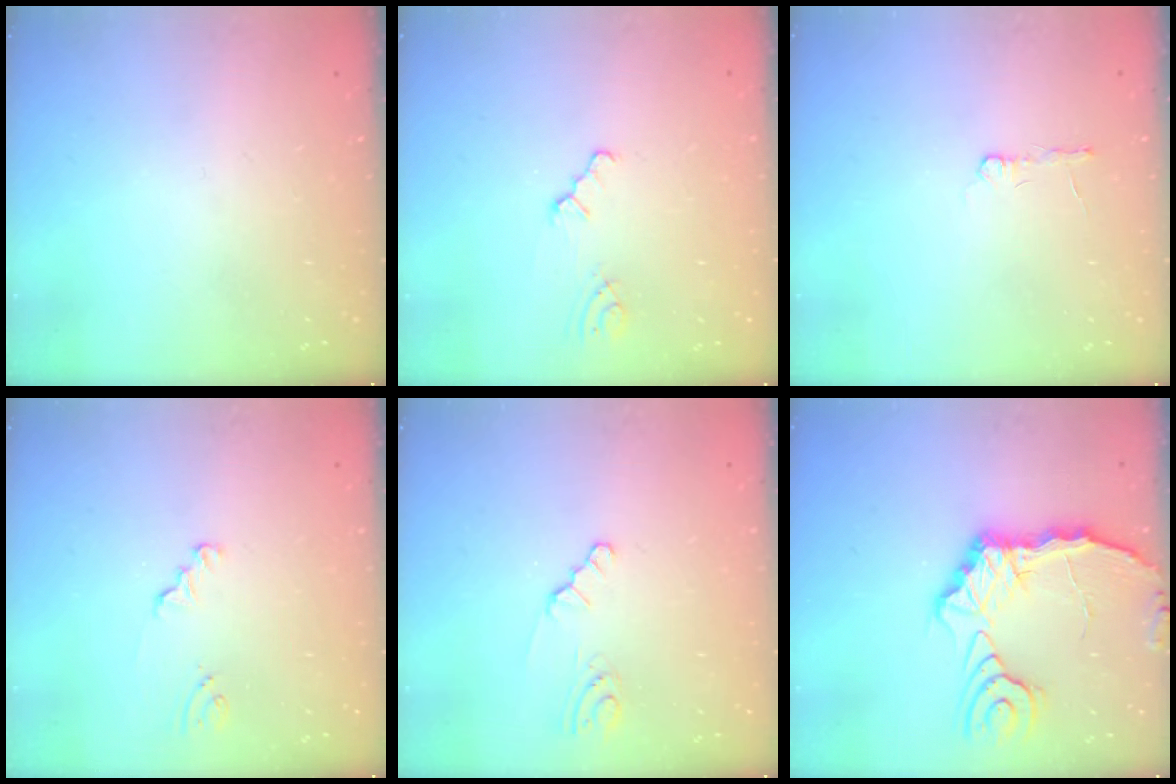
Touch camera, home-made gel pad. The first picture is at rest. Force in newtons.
{"total": 1.2, "press": 1.1, "slide": 0.2}
{"total": 2.7, "press": 2.7, "slide": 0.4}
{"total": 1.2, "press": 1.2, "slide": 0.1}
{"total": 1.4, "press": 1.4, "slide": 0.2}
{"total": 15.1, "press": 15.0, "slide": 2.0}